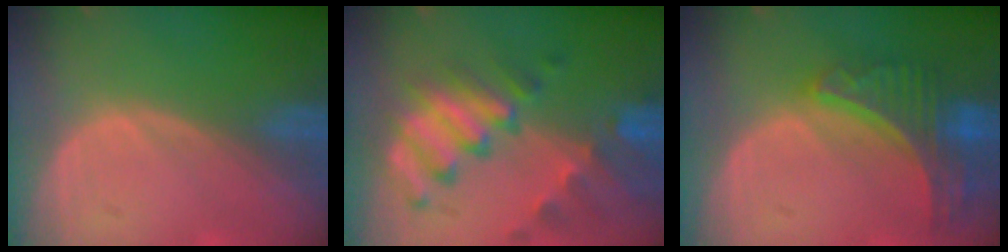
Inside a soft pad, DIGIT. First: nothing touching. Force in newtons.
{"total": 10.1, "press": 8.8, "slide": 4.8}
{"total": 8.9, "press": 7.8, "slide": 4.3}